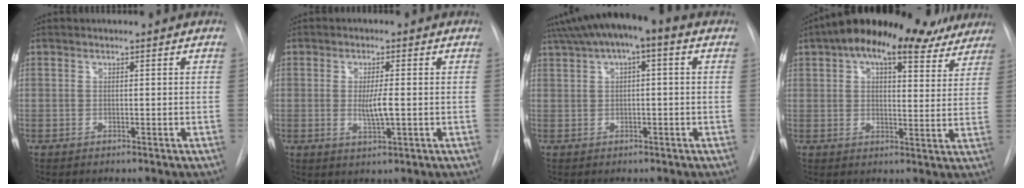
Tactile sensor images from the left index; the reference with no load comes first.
{"total": 3.8, "force": [-0.3, 0.5, 3.7], "torque": [-0.070, -0.007, -0.003]}
{"total": 8.8, "force": [4.5, 1.9, 7.3], "torque": [-0.123, 0.050, 0.065]}
{"total": 20.9, "force": [15.5, 7.9, 11.5], "torque": [-0.186, 0.043, 0.203]}